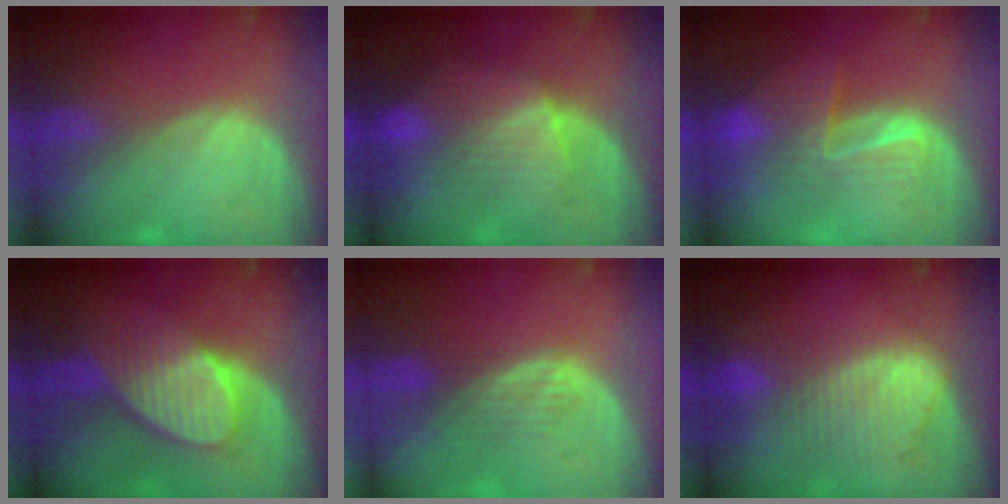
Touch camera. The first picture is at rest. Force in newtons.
{"total": 8.9, "press": 8.0, "slide": 3.9}
{"total": 8.1, "press": 7.0, "slide": 4.0}
{"total": 7.6, "press": 7.4, "slide": 1.8}
{"total": 3.9, "press": 3.3, "slide": 2.2}
{"total": 9.2, "press": 8.1, "slide": 4.3}